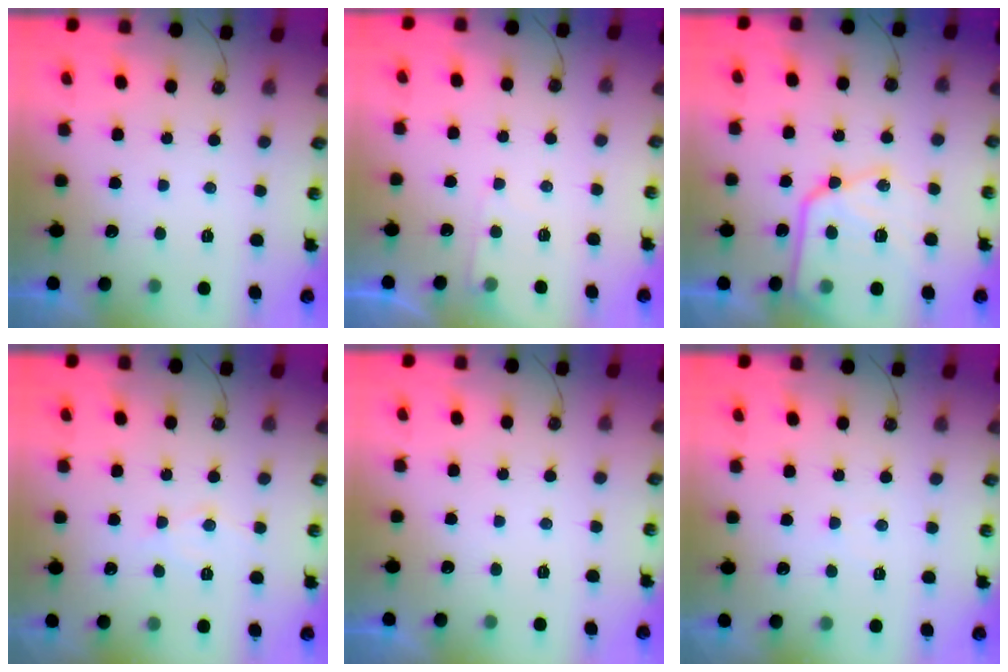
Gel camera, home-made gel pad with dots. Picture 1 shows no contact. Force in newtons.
{"total": 3.7, "press": 3.6, "slide": 0.4}
{"total": 17.0, "press": 16.9, "slide": 1.6}
{"total": 5.7, "press": 5.7, "slide": 0.9}
{"total": 0.0}
{"total": 2.7, "press": 2.6, "slide": 0.5}